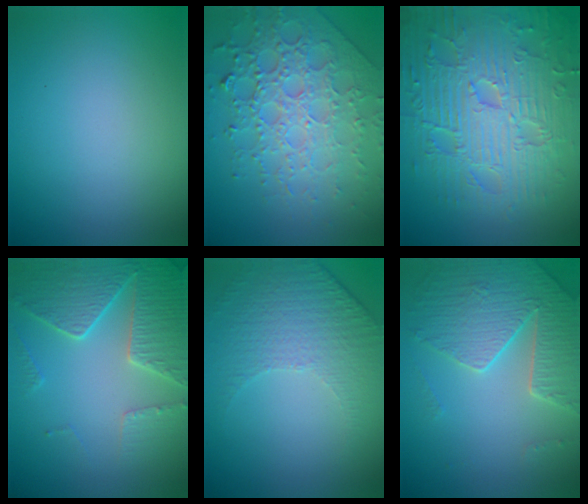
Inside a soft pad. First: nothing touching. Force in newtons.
{"total": 7.9, "press": 5.6, "slide": 5.6}
{"total": 9.6, "press": 7.0, "slide": 6.6}
{"total": 5.0, "press": 4.5, "slide": 2.2}
{"total": 4.9, "press": 3.2, "slide": 3.6}
{"total": 5.0, "press": 4.5, "slide": 2.1}